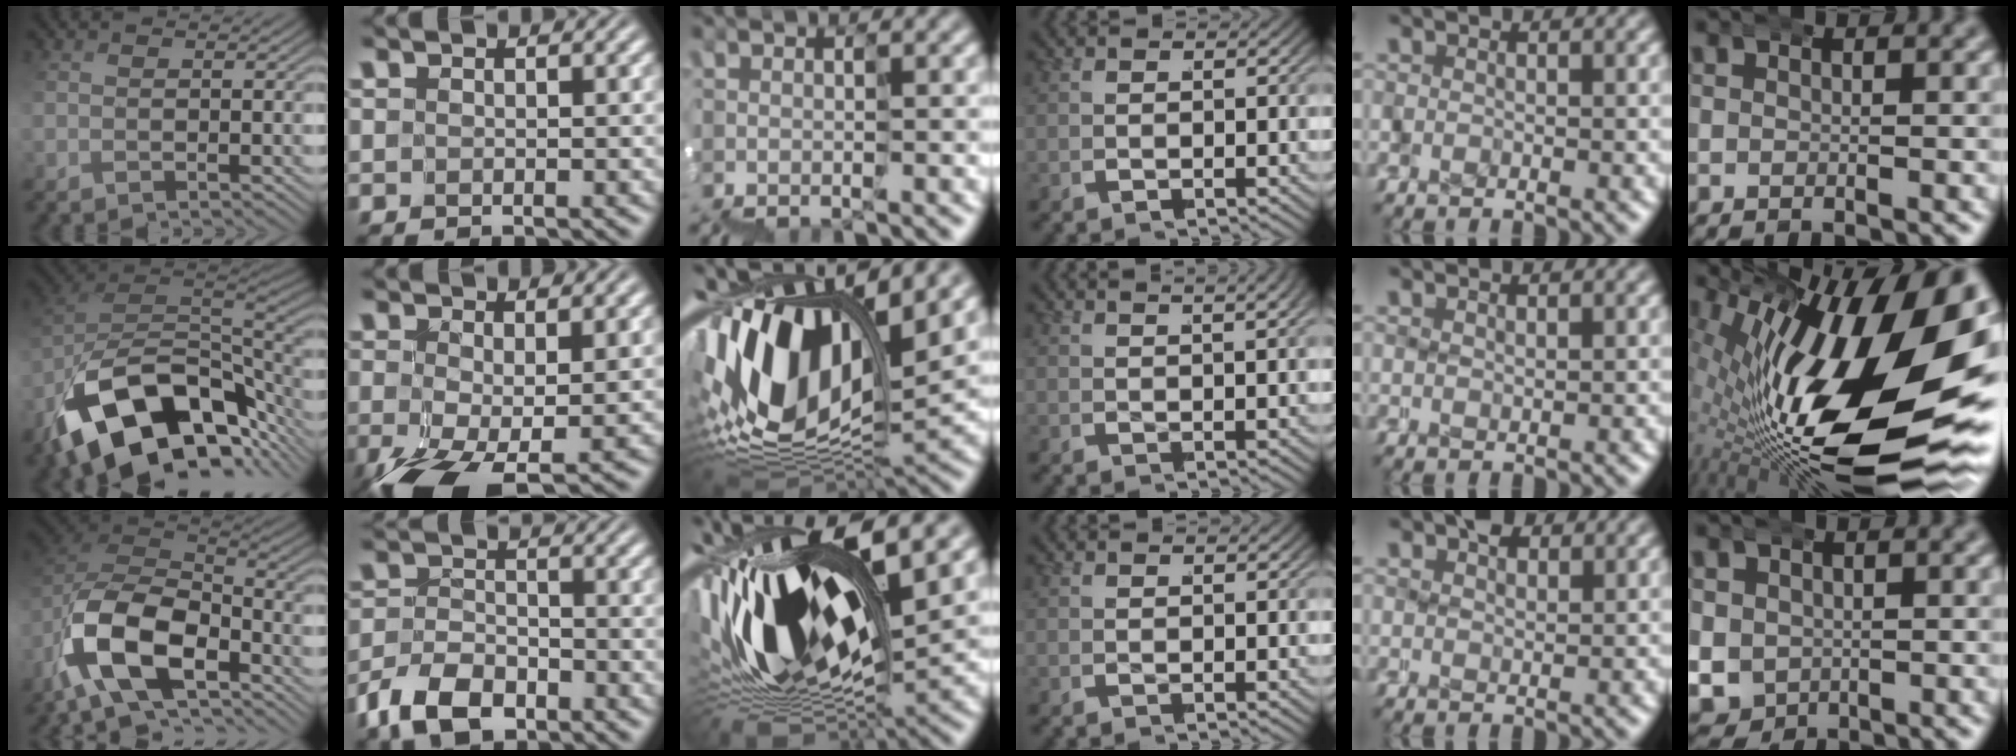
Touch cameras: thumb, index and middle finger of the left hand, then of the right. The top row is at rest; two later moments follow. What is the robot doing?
{"motion": "wrap", "object": "ethernet cable"}